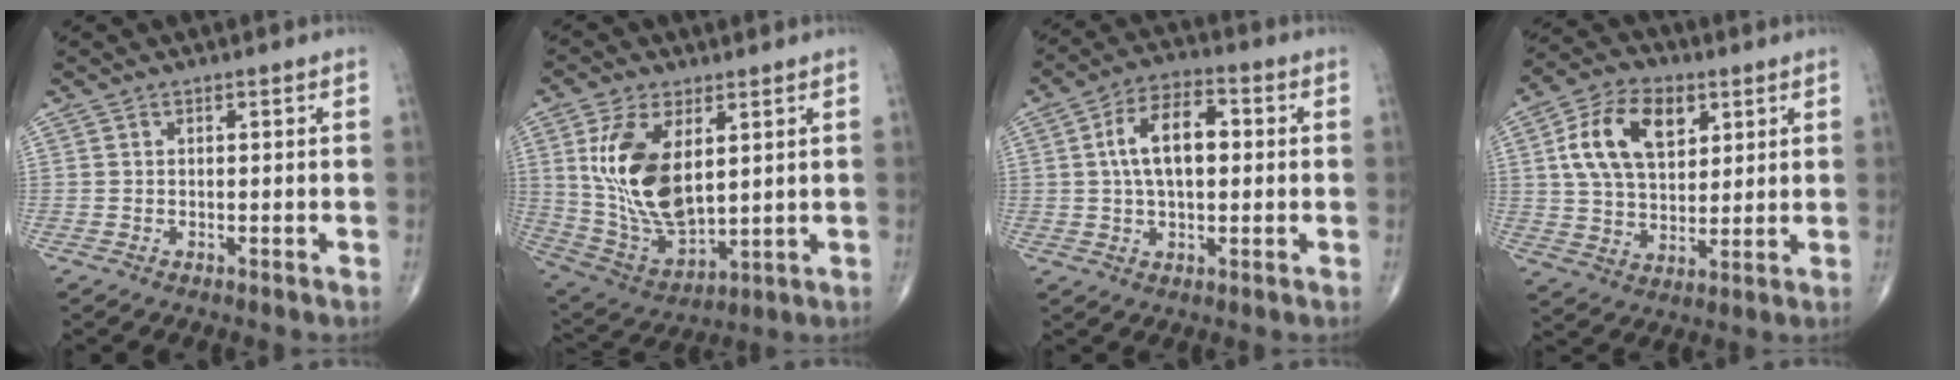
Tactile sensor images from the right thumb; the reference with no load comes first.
{"total": 17.0, "force": [4.1, 9.0, 13.9], "torque": [-0.258, -0.022, 0.095]}
{"total": 11.0, "force": [1.3, 6.0, 9.2], "torque": [-0.155, 0.021, 0.018]}
{"total": 14.5, "force": [4.9, 9.0, 10.2], "torque": [-0.163, -0.004, 0.091]}